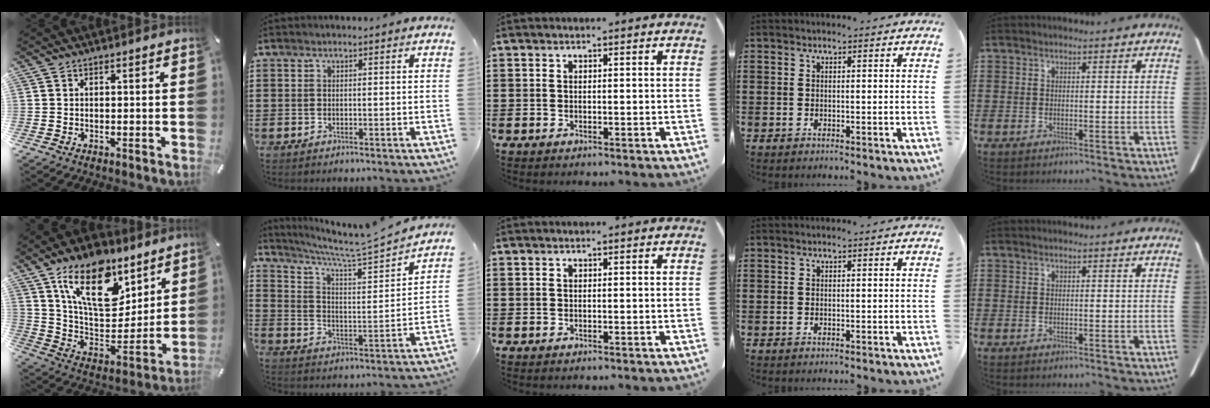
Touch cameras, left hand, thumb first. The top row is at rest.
{"thumb": {"total": 19.8, "force": [12.4, 10.4, 11.4], "torque": [-0.196, -0.062, 0.219]}, "index": {"total": 5.3, "force": [4.9, -1.2, 1.7], "torque": [-0.057, -0.053, 0.071]}}